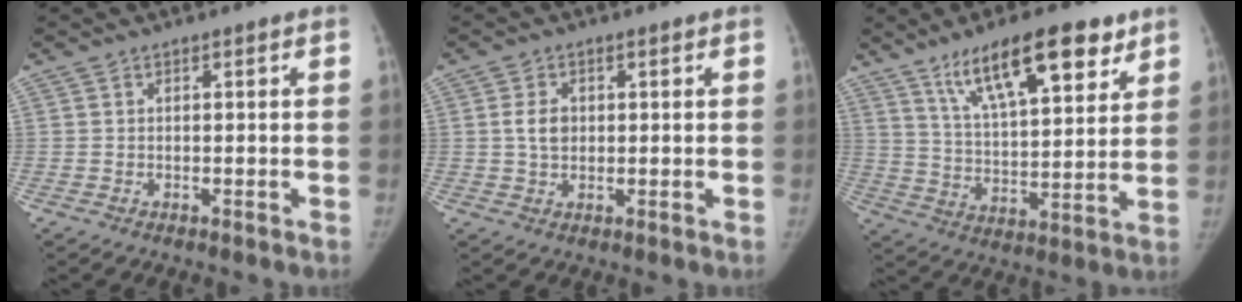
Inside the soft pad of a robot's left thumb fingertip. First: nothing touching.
{"total": 3.7, "force": [0.5, 2.6, 2.6], "torque": [-0.040, 0.001, 0.010]}
{"total": 17.6, "force": [10.8, 5.8, 12.6], "torque": [-0.175, -0.040, 0.186]}